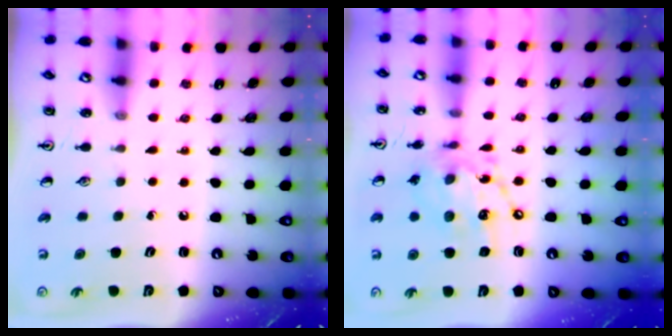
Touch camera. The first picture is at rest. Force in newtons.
{"total": 13.4, "press": 13.4, "slide": 1.0}